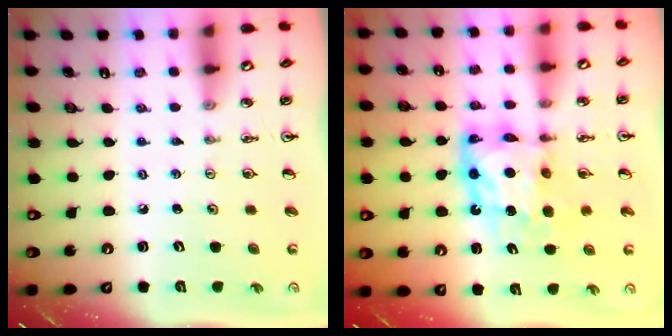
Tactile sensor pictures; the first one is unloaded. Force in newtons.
{"total": 11.2, "press": 11.2, "slide": 0.6}